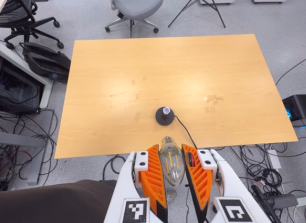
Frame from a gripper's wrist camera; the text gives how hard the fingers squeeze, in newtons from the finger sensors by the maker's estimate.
{"total": 14.6, "left": 16.6, "right": 12.5}